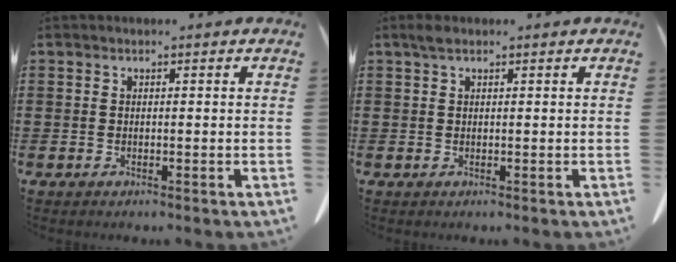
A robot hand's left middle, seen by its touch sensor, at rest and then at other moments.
{"total": 1.2, "force": [0.7, 0.5, 0.9], "torque": [-0.020, 0.001, 0.013]}